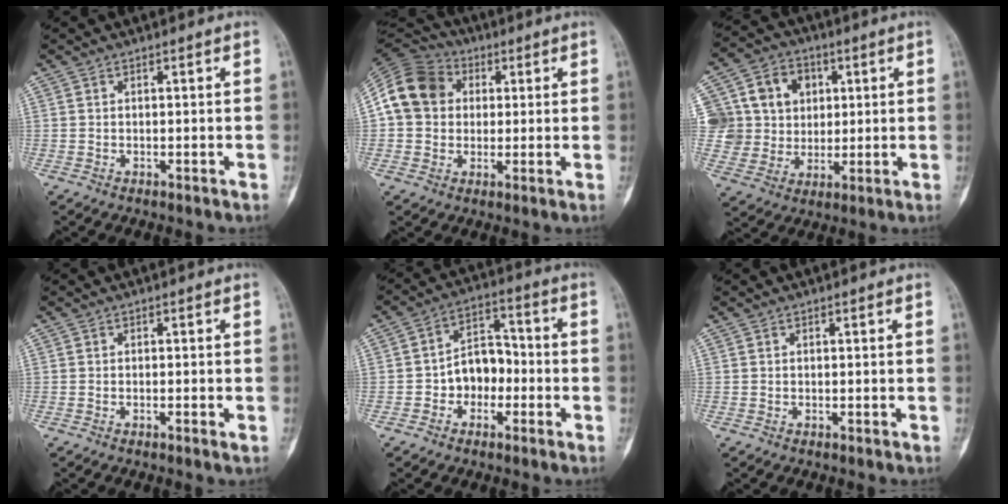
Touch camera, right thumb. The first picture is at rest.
{"total": 13.2, "force": [2.1, 11.3, 6.5], "torque": [-0.111, 0.023, 0.028]}
{"total": 15.4, "force": [3.8, 13.8, 5.7], "torque": [-0.071, 0.024, 0.078]}
{"total": 0.9, "force": [-0.4, 0.0, 0.8], "torque": [-0.016, -0.001, -0.006]}
{"total": 8.2, "force": [-2.0, 6.1, 5.1], "torque": [-0.046, 0.041, -0.045]}
{"total": 0.0}